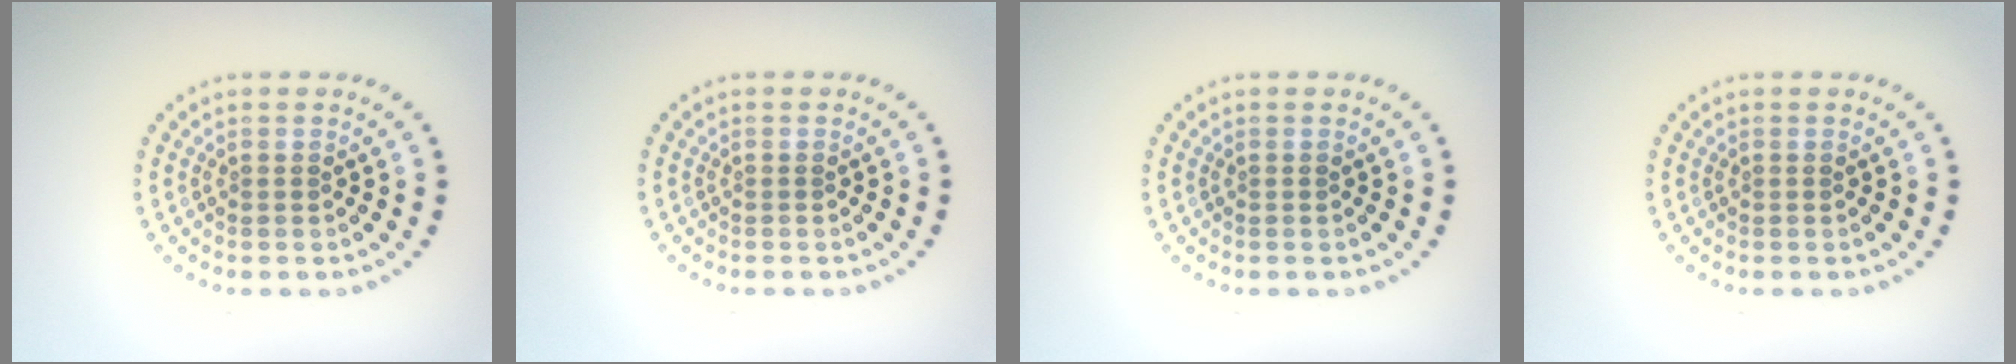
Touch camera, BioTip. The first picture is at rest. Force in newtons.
{"total": 0.0}
{"total": 0.0}
{"total": 0.0}